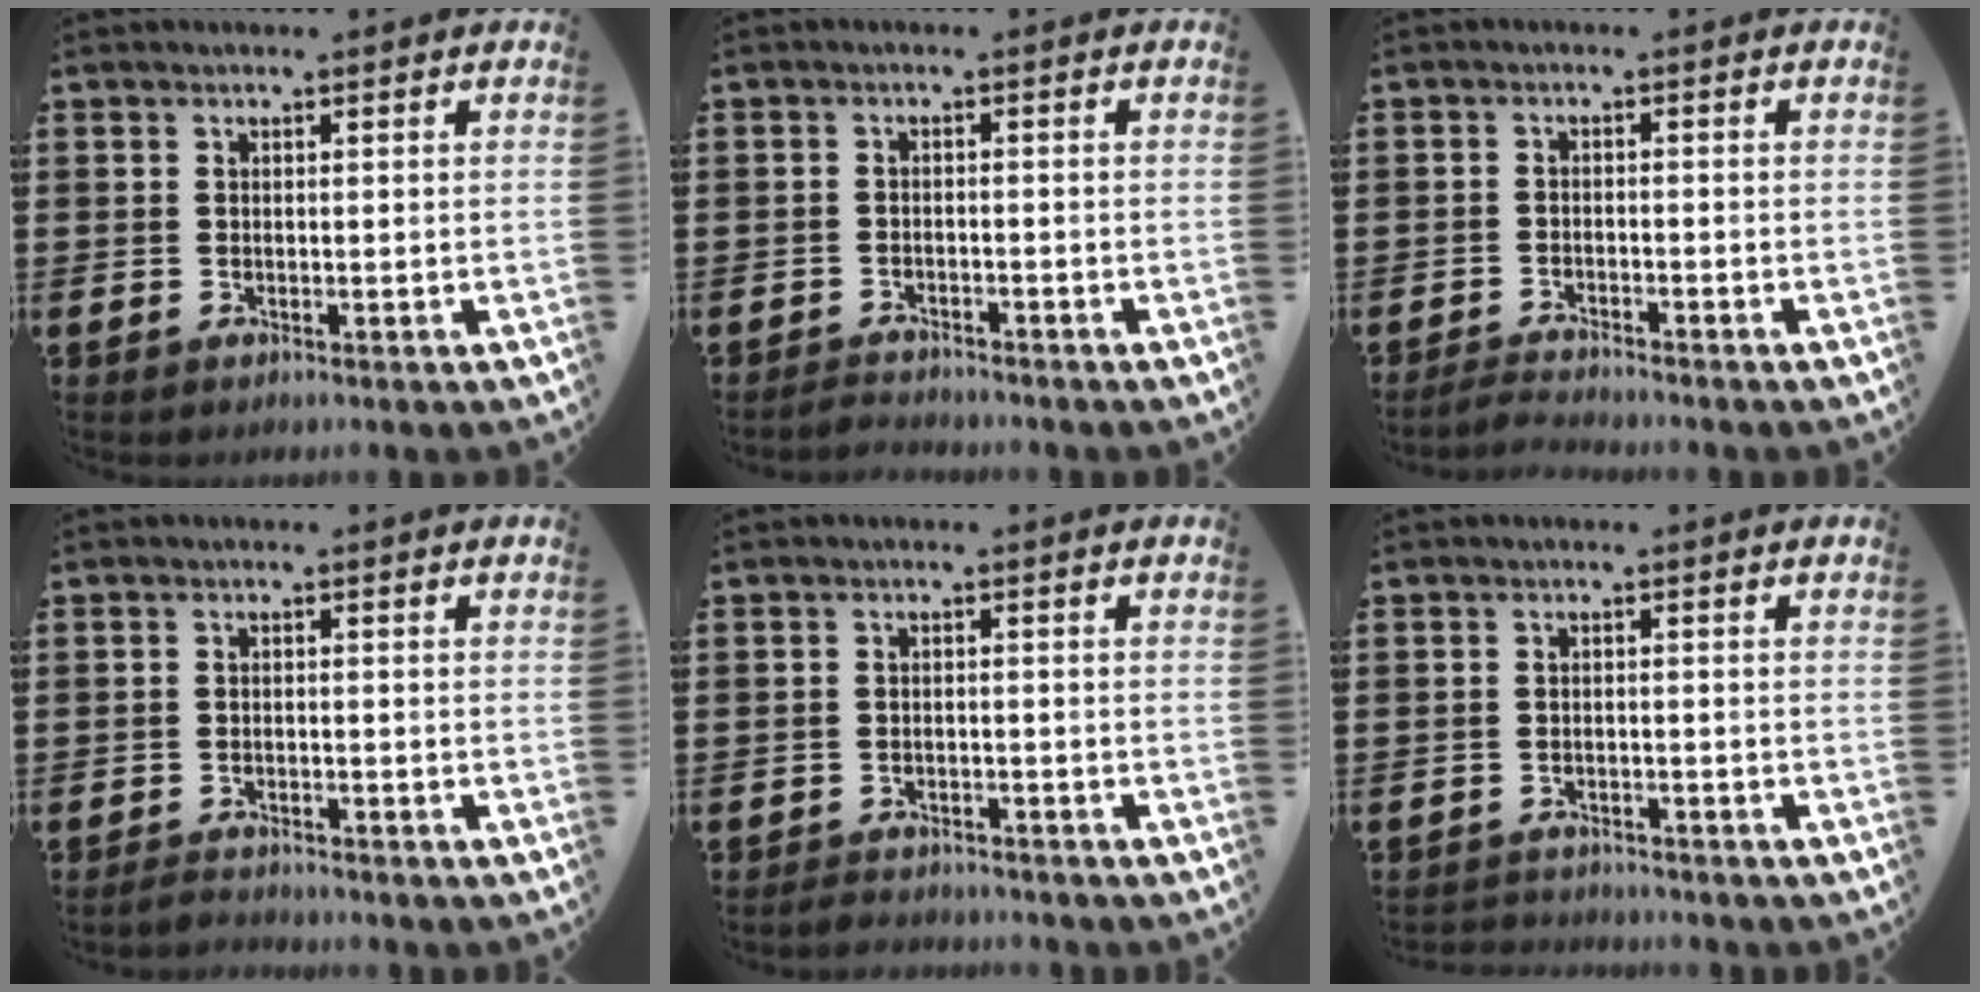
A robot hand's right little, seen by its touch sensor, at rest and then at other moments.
{"total": 1.6, "force": [-1.6, 0.0, -0.2], "torque": [-0.002, 0.004, -0.034]}
{"total": 1.8, "force": [-1.8, -0.1, 0.1], "torque": [-0.004, 0.002, -0.036]}
{"total": 1.4, "force": [-1.4, 0.0, -0.1], "torque": [-0.004, 0.002, -0.029]}
{"total": 1.7, "force": [-1.7, 0.1, -0.2], "torque": [-0.002, 0.004, -0.038]}
{"total": 1.6, "force": [-1.5, 0.1, -0.2], "torque": [-0.001, 0.003, -0.035]}